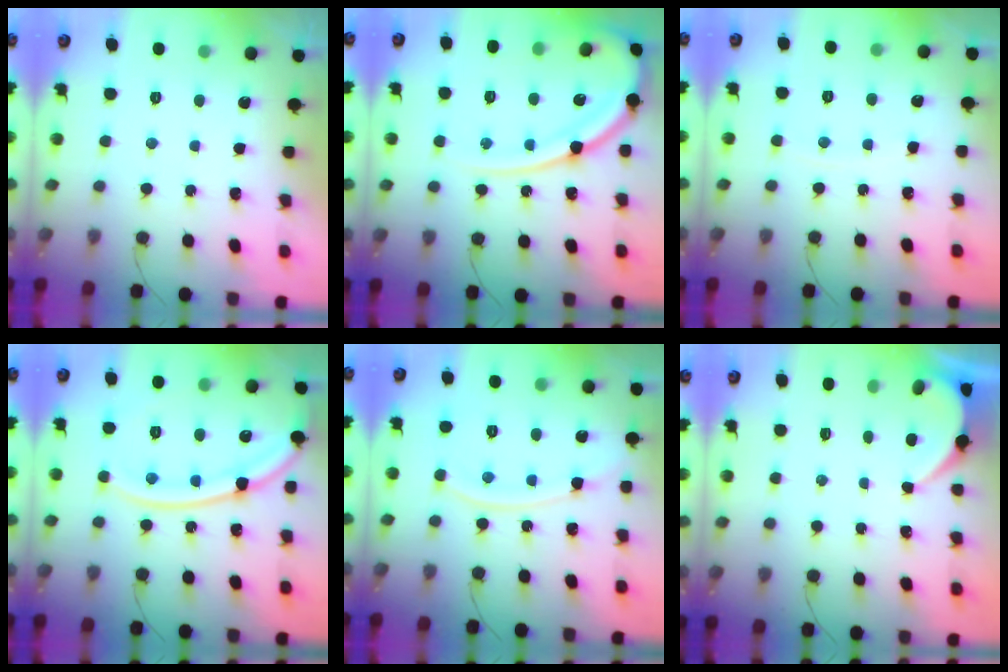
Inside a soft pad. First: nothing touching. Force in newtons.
{"total": 17.6, "press": 17.5, "slide": 1.8}
{"total": 3.2, "press": 3.2, "slide": 0.4}
{"total": 17.6, "press": 17.5, "slide": 2.0}
{"total": 11.3, "press": 11.2, "slide": 1.3}
{"total": 2.2, "press": 2.2, "slide": 0.2}